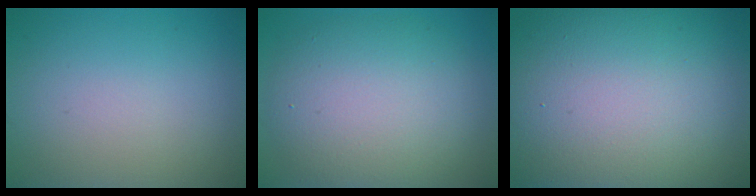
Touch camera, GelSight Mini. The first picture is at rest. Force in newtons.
{"total": 8.4, "press": 8.4, "slide": 0.2}
{"total": 21.2, "press": 21.2, "slide": 1.4}